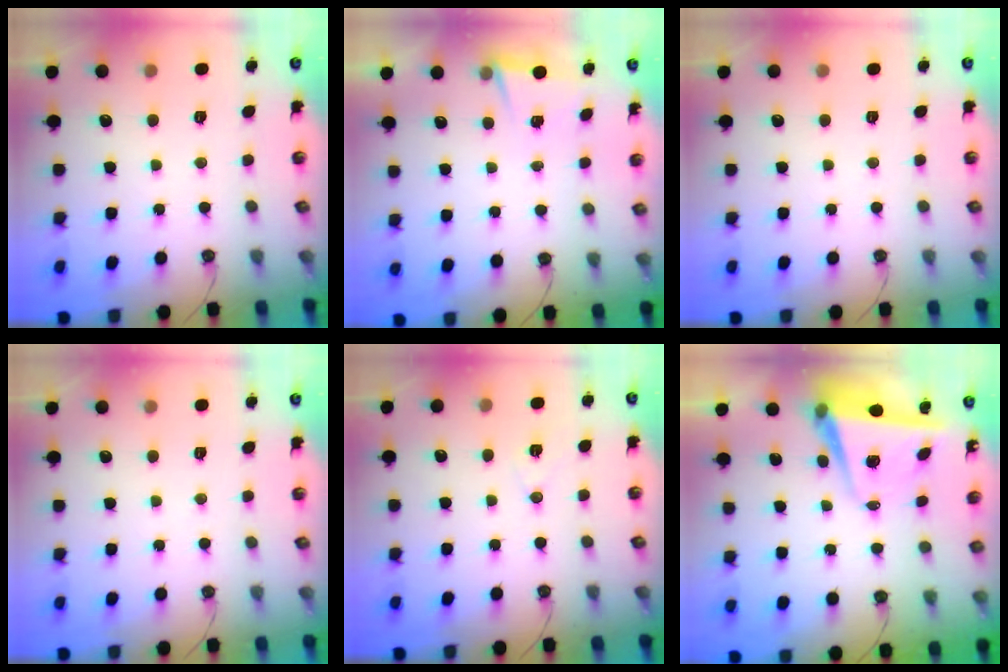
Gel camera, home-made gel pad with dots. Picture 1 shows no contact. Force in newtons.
{"total": 2.8, "press": 2.6, "slide": 1.0}
{"total": 0.0}
{"total": 0.0}
{"total": 7.3, "press": 5.8, "slide": 4.4}
{"total": 6.1, "press": 6.0, "slide": 1.1}